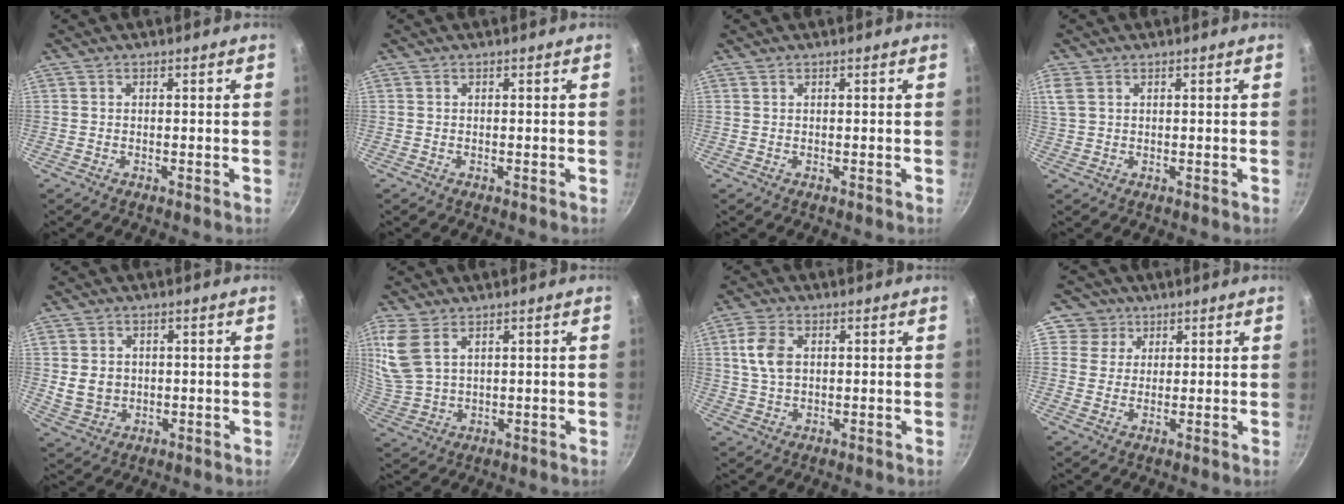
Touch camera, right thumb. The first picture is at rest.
{"total": 0.0}
{"total": 0.0}
{"total": 3.9, "force": [1.8, 2.4, 2.5], "torque": [-0.056, 0.007, 0.041]}
{"total": 5.6, "force": [0.4, 4.7, 3.0], "torque": [-0.042, -0.003, 0.017]}
{"total": 10.1, "force": [5.0, 5.7, 6.7], "torque": [-0.146, -0.010, 0.112]}
{"total": 6.4, "force": [1.6, 4.1, 4.7], "torque": [-0.087, 0.000, 0.030]}
{"total": 5.4, "force": [2.5, 4.8, 0.3], "torque": [0.039, -0.002, 0.033]}